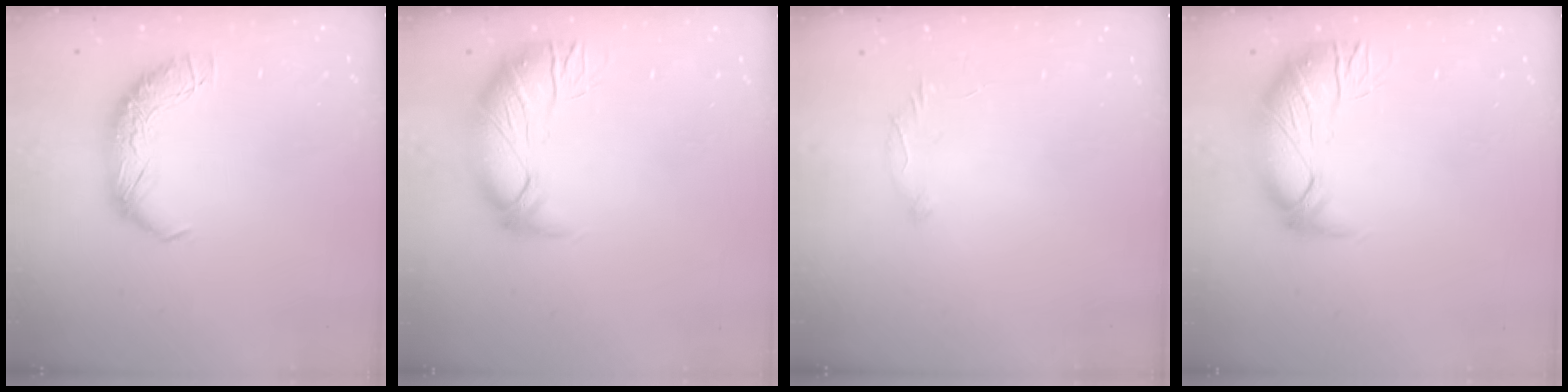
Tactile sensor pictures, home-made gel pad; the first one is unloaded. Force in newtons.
{"total": 2.7, "press": 1.2, "slide": 2.4}
{"total": 7.4, "press": 7.4, "slide": 0.9}
{"total": 2.7, "press": 1.2, "slide": 2.4}